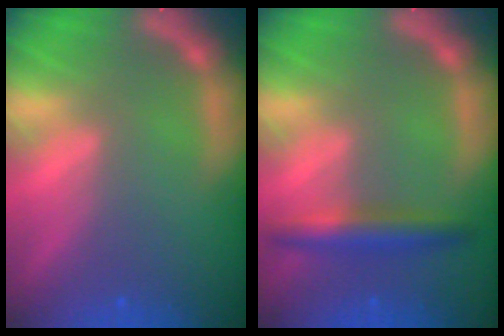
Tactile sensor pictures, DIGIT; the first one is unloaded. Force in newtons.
{"total": 3.5}